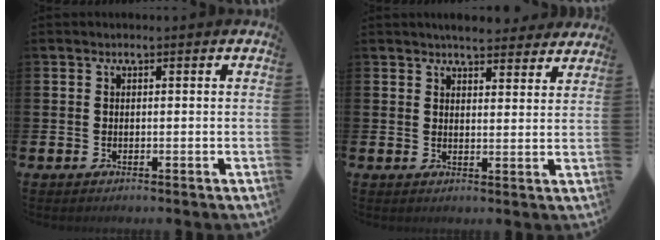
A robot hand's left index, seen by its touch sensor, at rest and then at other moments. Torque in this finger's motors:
{"motor_torque": [1.07, -1.07, 0.19, 0.05]}